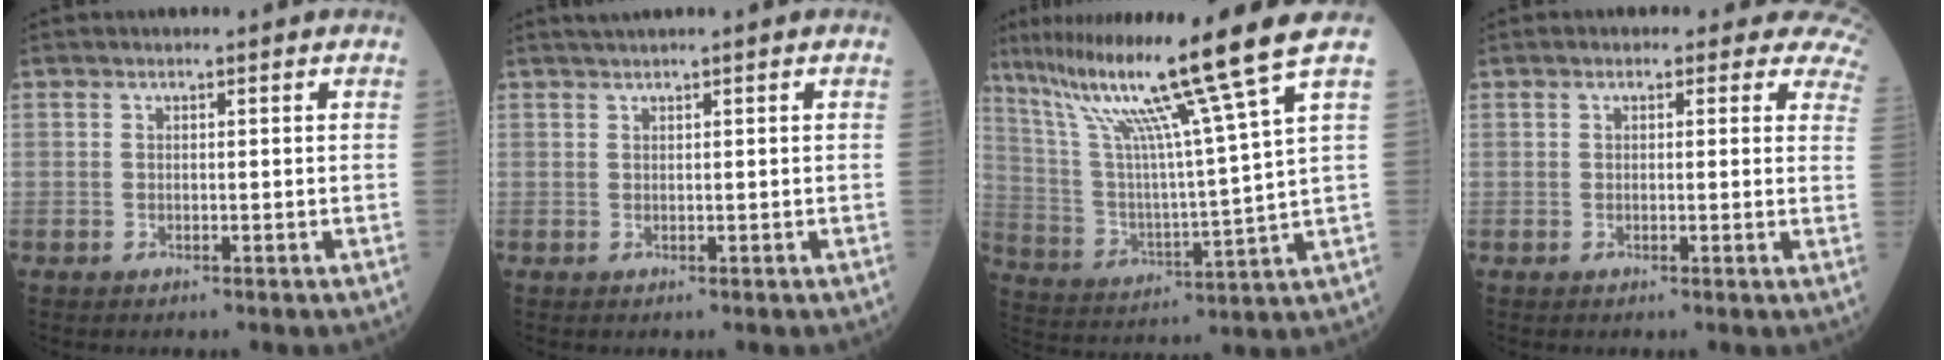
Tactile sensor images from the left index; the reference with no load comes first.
{"total": 1.3, "force": [1.0, -0.3, 0.7], "torque": [-0.015, 0.010, 0.024]}
{"total": 18.7, "force": [13.3, -3.3, 12.7], "torque": [-0.212, -0.013, 0.225]}
{"total": 8.1, "force": [6.9, 3.5, 2.3], "torque": [0.005, 0.006, 0.045]}